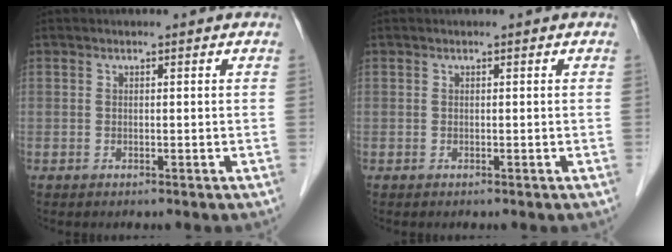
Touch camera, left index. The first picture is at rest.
{"total": 0.0}